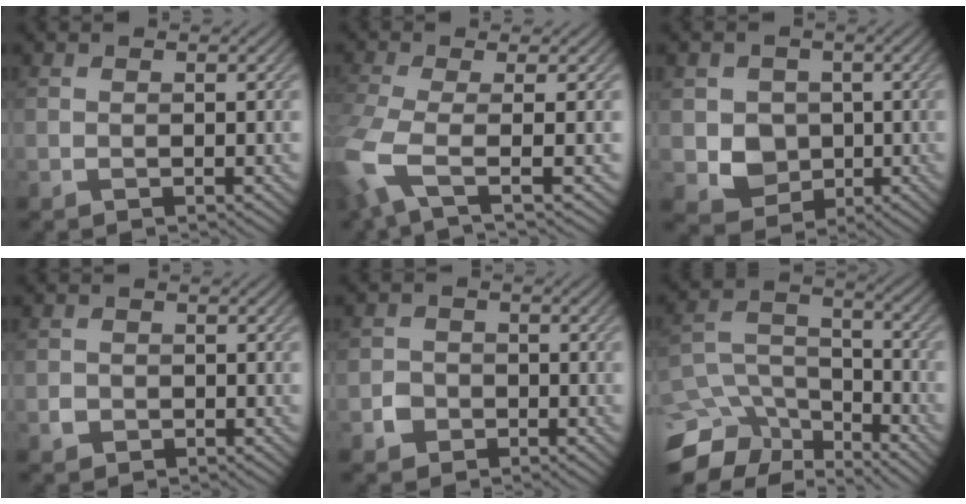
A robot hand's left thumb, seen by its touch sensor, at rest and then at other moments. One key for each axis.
{"total": 6.5, "fx": -2.2, "fy": 1.6, "fz": 5.9, "tx": -0.136, "ty": -0.014, "tz": -0.057}
{"total": 4.6, "fx": -0.1, "fy": 4.3, "fz": 1.8, "tx": -0.042, "ty": -0.006, "tz": -0.011}
{"total": 1.0, "fx": -0.4, "fy": 0.9, "fz": 0.2, "tx": 0.000, "ty": 0.001, "tz": -0.012}
{"total": 2.2, "fx": -1.0, "fy": 1.9, "fz": 0.4, "tx": -0.004, "ty": 0.001, "tz": -0.025}
{"total": 13.2, "fx": -9.8, "fy": 6.9, "fz": 5.6, "tx": -0.149, "ty": -0.030, "tz": -0.123}